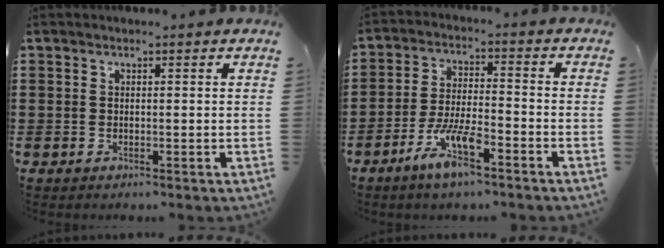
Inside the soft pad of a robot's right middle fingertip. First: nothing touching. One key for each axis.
{"total": 7.7, "fx": -4.8, "fy": 1.7, "fz": 5.7, "tx": -0.125, "ty": -0.003, "tz": -0.093}